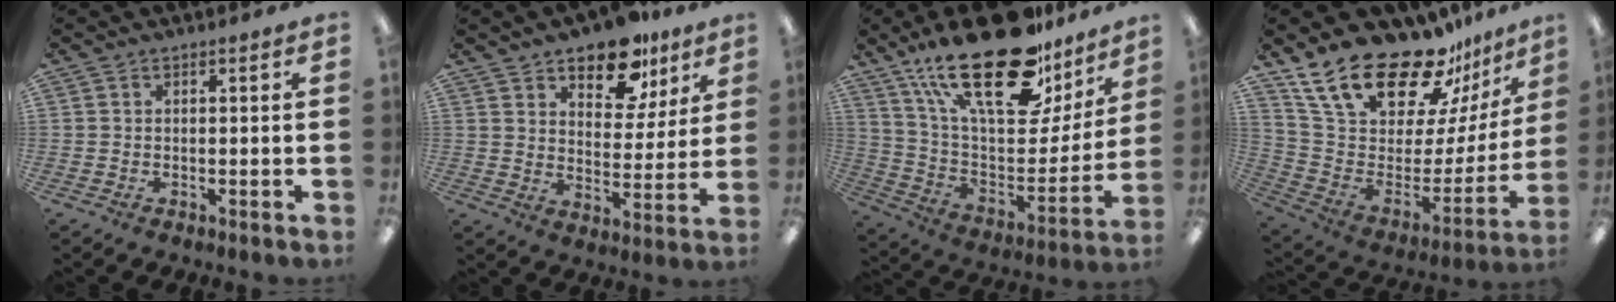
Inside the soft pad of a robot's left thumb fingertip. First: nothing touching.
{"total": 13.4, "force": [9.9, 6.7, 5.9], "torque": [-0.078, -0.058, 0.176]}
{"total": 30.6, "force": [19.4, 12.7, 19.9], "torque": [-0.326, -0.118, 0.329]}
{"total": 25.1, "force": [19.4, 9.0, 13.1], "torque": [-0.224, -0.131, 0.341]}